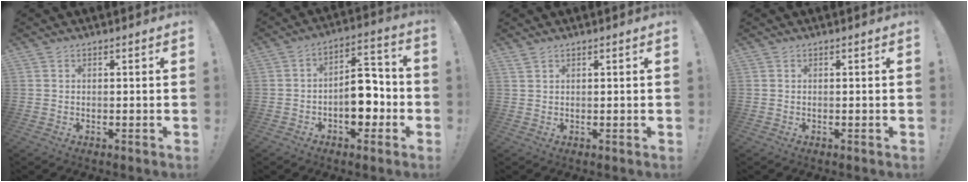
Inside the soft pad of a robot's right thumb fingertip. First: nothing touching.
{"total": 12.0, "force": [-3.3, 7.2, 9.0], "torque": [-0.127, 0.029, -0.053]}
{"total": 1.1, "force": [0.9, 0.2, 0.7], "torque": [-0.016, 0.001, 0.017]}
{"total": 0.0}